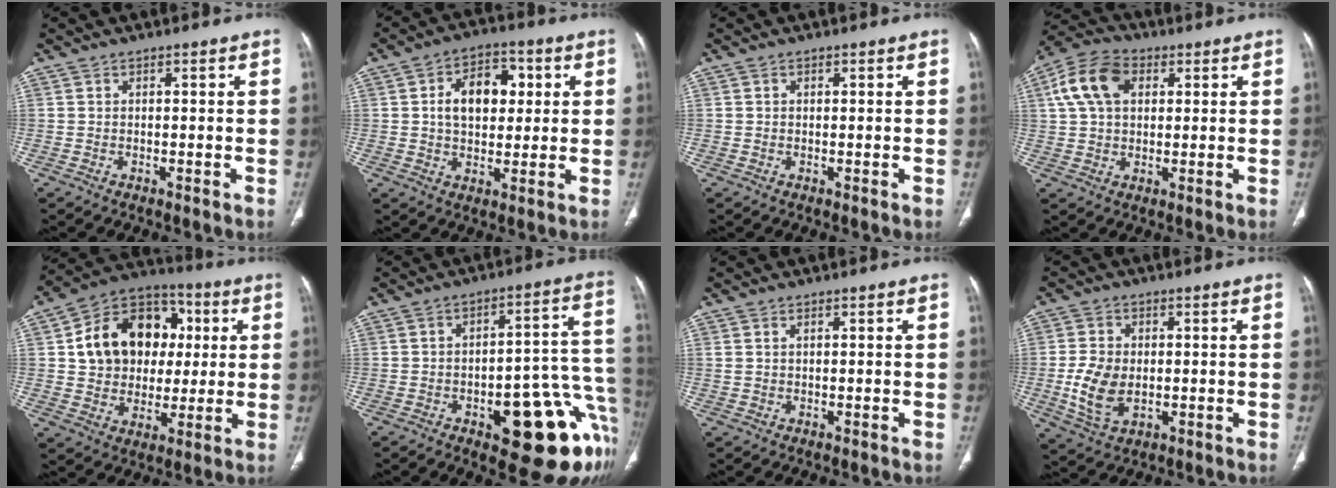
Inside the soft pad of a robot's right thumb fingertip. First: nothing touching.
{"total": 10.8, "force": [2.1, 7.1, 7.8], "torque": [-0.095, 0.008, 0.032]}
{"total": 0.0}
{"total": 11.1, "force": [3.4, 7.4, 7.5], "torque": [-0.137, 0.017, 0.055]}
{"total": 18.6, "force": [3.4, 14.6, 11.0], "torque": [-0.144, 0.016, 0.057]}
{"total": 20.4, "force": [-8.2, 7.8, 17.0], "torque": [-0.133, 0.059, -0.093]}
{"total": 0.9, "force": [0.5, 0.4, 0.6], "torque": [-0.018, 0.009, 0.014]}
{"total": 8.5, "force": [-0.8, 5.6, 6.3], "torque": [-0.120, -0.003, -0.007]}